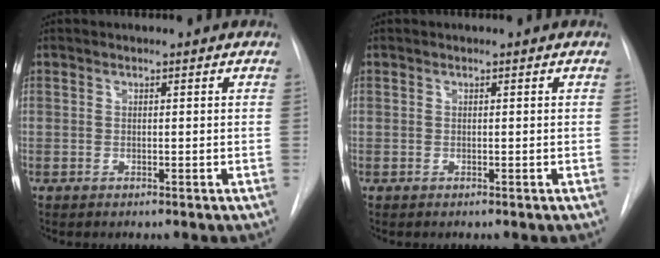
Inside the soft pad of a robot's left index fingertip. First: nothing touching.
{"total": 0.0}